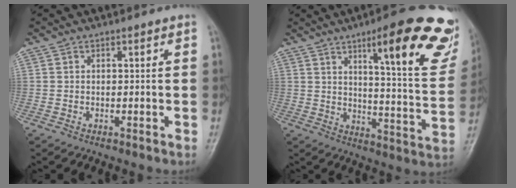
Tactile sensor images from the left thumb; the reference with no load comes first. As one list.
[{"total": 23.6, "force": [13.3, 4.9, 18.8], "torque": [-0.219, -0.058, 0.177]}]